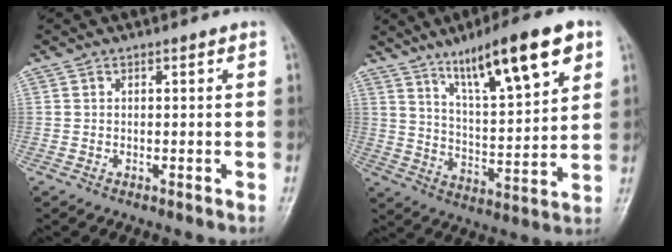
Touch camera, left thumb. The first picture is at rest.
{"total": 17.6, "force": [9.9, 4.1, 13.9], "torque": [-0.202, -0.039, 0.167]}